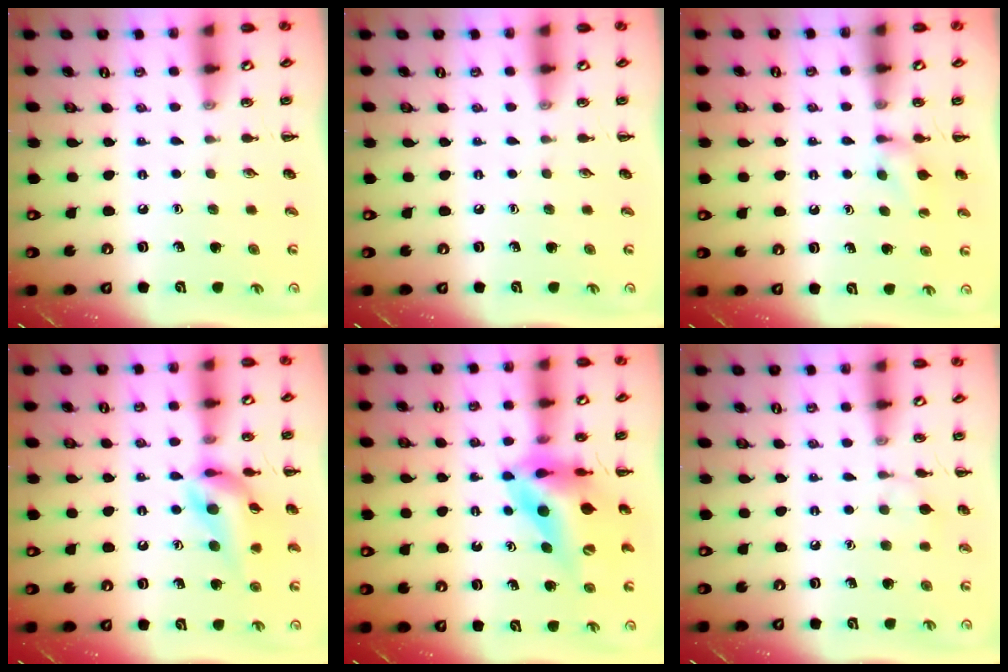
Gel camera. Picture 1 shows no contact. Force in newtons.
{"total": 0.0}
{"total": 6.0, "press": 5.7, "slide": 2.0}
{"total": 13.6, "press": 13.3, "slide": 2.7}
{"total": 12.7, "press": 12.1, "slide": 3.8}
{"total": 6.0, "press": 5.7, "slide": 1.9}